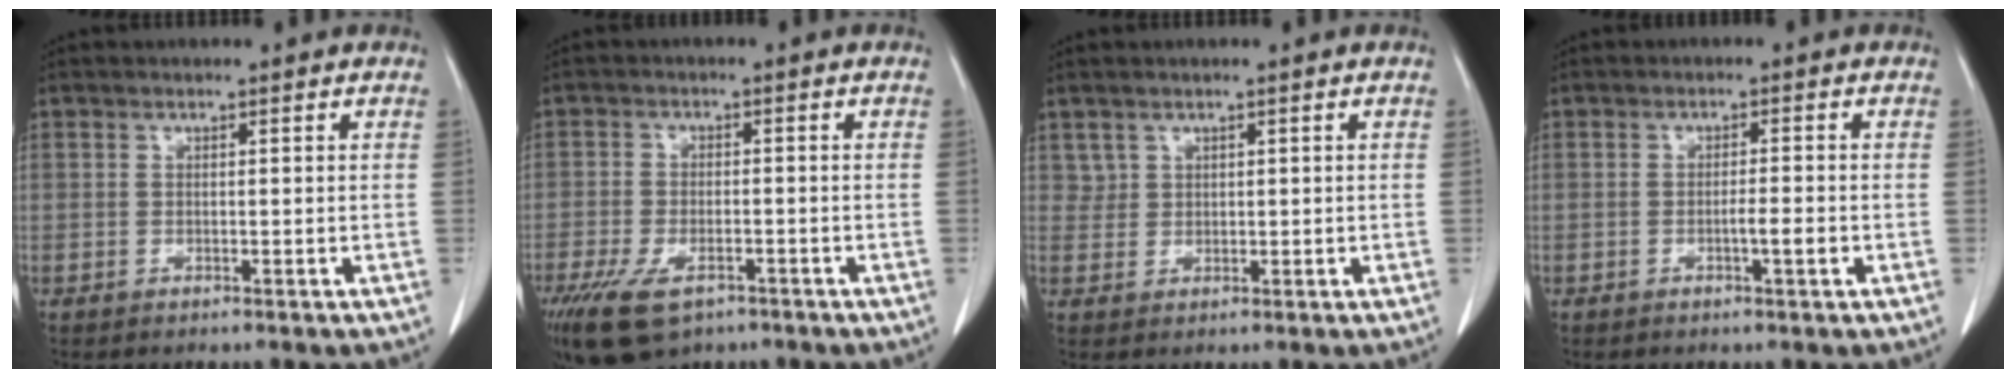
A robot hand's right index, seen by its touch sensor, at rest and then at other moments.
{"total": 12.2, "force": [-7.3, 6.2, 7.6], "torque": [-0.170, -0.014, -0.116]}
{"total": 2.3, "force": [1.2, 2.0, 0.2], "torque": [0.004, 0.008, 0.023]}
{"total": 3.0, "force": [-0.9, 0.5, 2.8], "torque": [-0.049, 0.001, -0.012]}